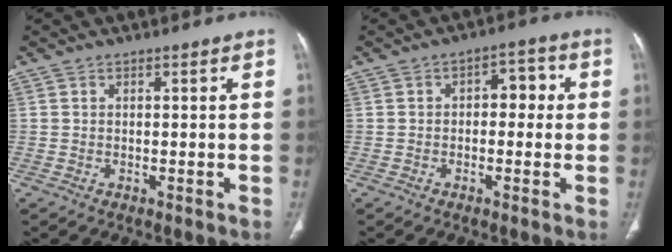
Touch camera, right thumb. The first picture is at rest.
{"total": 5.4, "force": [0.3, 3.4, 4.2], "torque": [-0.028, 0.021, -0.004]}